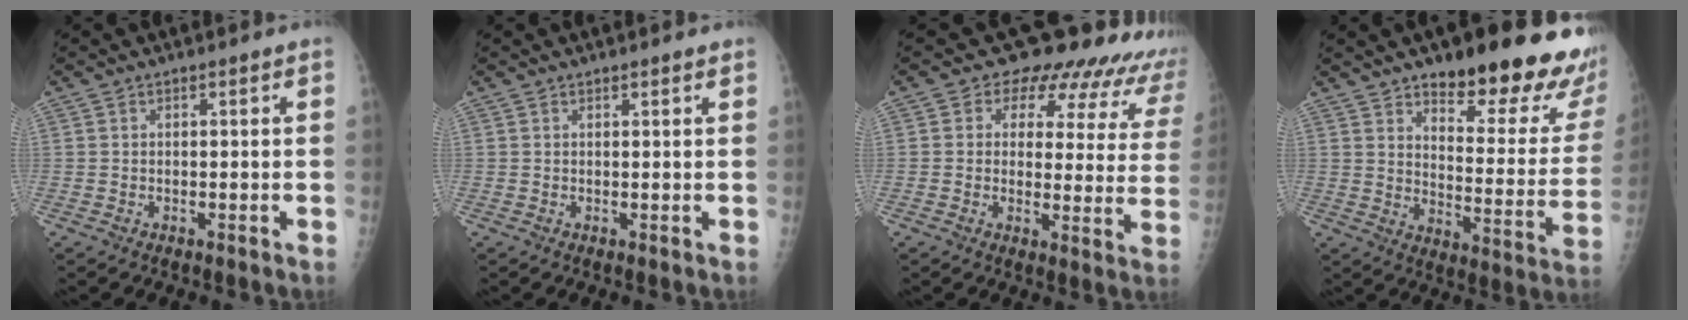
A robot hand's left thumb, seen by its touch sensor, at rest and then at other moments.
{"total": 1.0, "force": [0.8, 0.2, 0.5], "torque": [-0.004, 0.000, 0.010]}
{"total": 16.9, "force": [13.5, 8.1, 6.2], "torque": [-0.027, -0.063, 0.132]}
{"total": 25.0, "force": [17.2, 7.5, 16.5], "torque": [-0.171, -0.095, 0.225]}